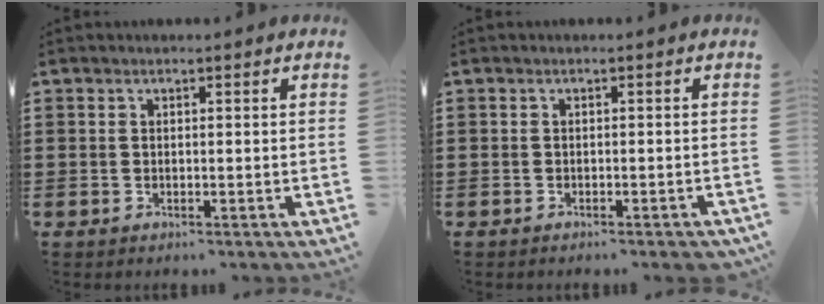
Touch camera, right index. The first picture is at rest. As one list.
[{"total": 0.7, "force": [-0.6, 0.0, 0.2], "torque": [-0.007, -0.006, -0.011]}]